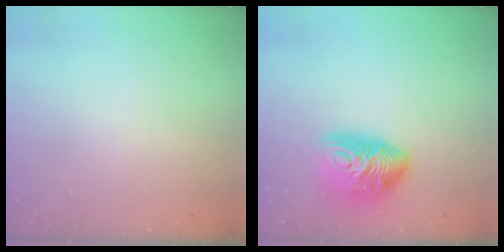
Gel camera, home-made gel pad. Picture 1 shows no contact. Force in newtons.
{"total": 14.9, "press": 14.9, "slide": 0.2}